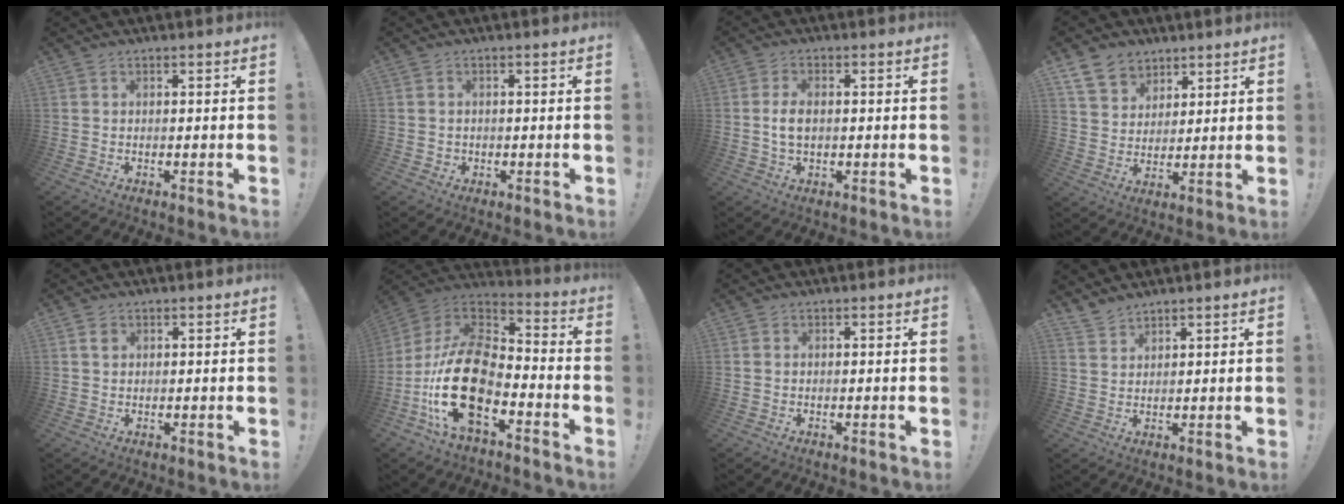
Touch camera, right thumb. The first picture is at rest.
{"total": 1.4, "force": [0.2, 1.4, 0.3], "torque": [0.002, -0.006, 0.001]}
{"total": 4.8, "force": [0.2, 2.8, 3.9], "torque": [-0.063, 0.000, 0.001]}
{"total": 9.4, "force": [6.5, 6.4, 2.3], "torque": [-0.045, -0.040, 0.130]}
{"total": 1.2, "force": [0.6, 1.0, 0.4], "torque": [0.002, -0.004, 0.010]}
{"total": 22.1, "force": [-8.0, 11.8, 16.9], "torque": [-0.352, 0.034, -0.132]}
{"total": 0.5, "force": [0.0, 0.5, 0.1], "torque": [-0.009, 0.005, 0.001]}
{"total": 3.7, "force": [3.4, 1.0, 0.9], "torque": [-0.022, -0.022, 0.066]}